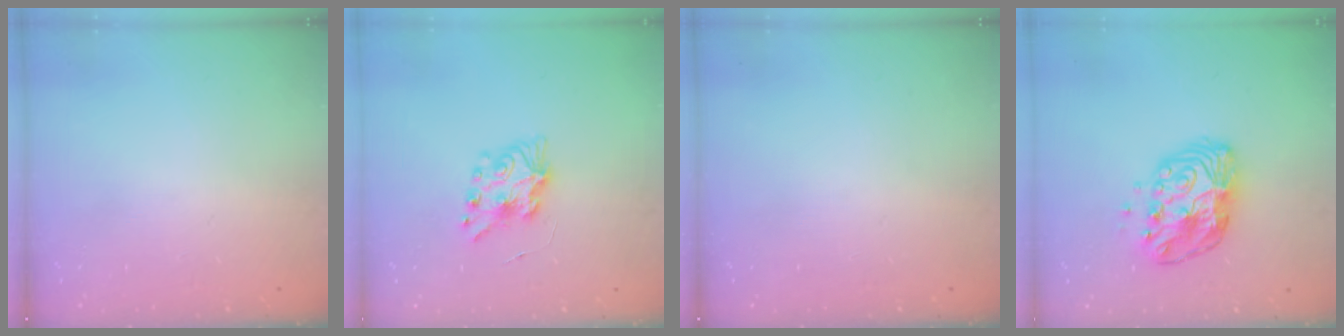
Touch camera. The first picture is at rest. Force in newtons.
{"total": 8.8, "press": 8.8, "slide": 0.3}
{"total": 0.0}
{"total": 11.9, "press": 11.9, "slide": 0.8}